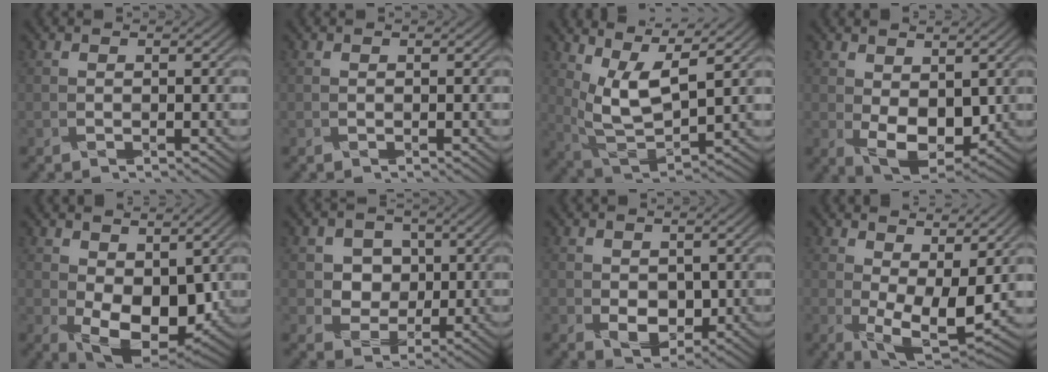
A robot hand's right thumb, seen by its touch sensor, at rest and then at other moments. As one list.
[{"total": 0.0}, {"total": 9.8, "force": [4.6, 3.9, 7.8], "torque": [-0.182, 0.005, 0.097]}, {"total": 7.3, "force": [0.4, 4.4, 5.8], "torque": [-0.111, -0.014, 0.016]}, {"total": 10.0, "force": [0.4, 5.9, 8.0], "torque": [-0.146, -0.018, 0.018]}, {"total": 4.5, "force": [0.6, 4.2, 1.5], "torque": [-0.045, -0.014, 0.012]}, {"total": 3.6, "force": [-0.3, 2.7, 2.4], "torque": [-0.053, -0.011, 0.003]}, {"total": 9.2, "force": [2.4, 4.0, 8.0], "torque": [-0.141, -0.011, 0.050]}]